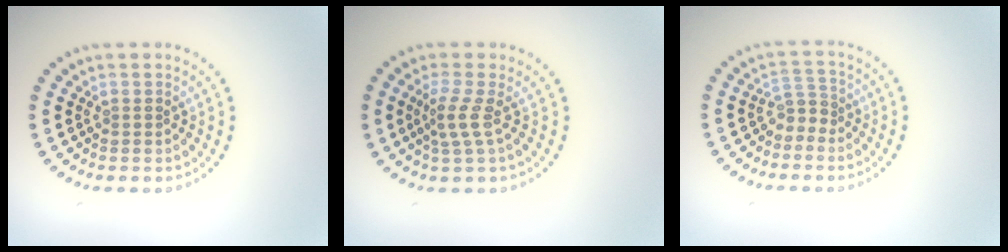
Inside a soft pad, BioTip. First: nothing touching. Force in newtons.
{"total": 2.1, "press": 1.5, "slide": 1.5}
{"total": 1.7, "press": 1.2, "slide": 1.3}